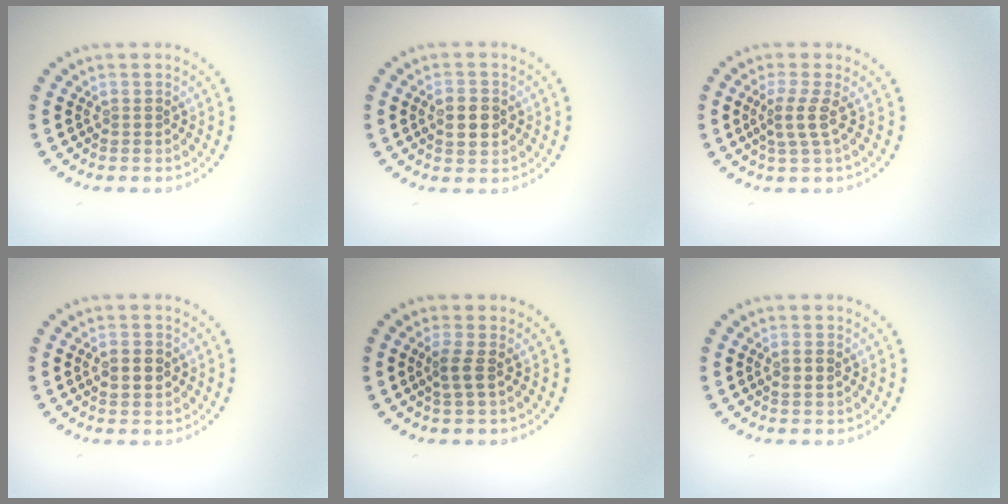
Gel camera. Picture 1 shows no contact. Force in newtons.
{"total": 2.7, "press": 2.7, "slide": 0.1}
{"total": 2.2, "press": 1.6, "slide": 1.5}
{"total": 2.6, "press": 2.6, "slide": 0.2}
{"total": 1.6, "press": 1.3, "slide": 0.9}
{"total": 1.1, "press": 1.1, "slide": 0.3}